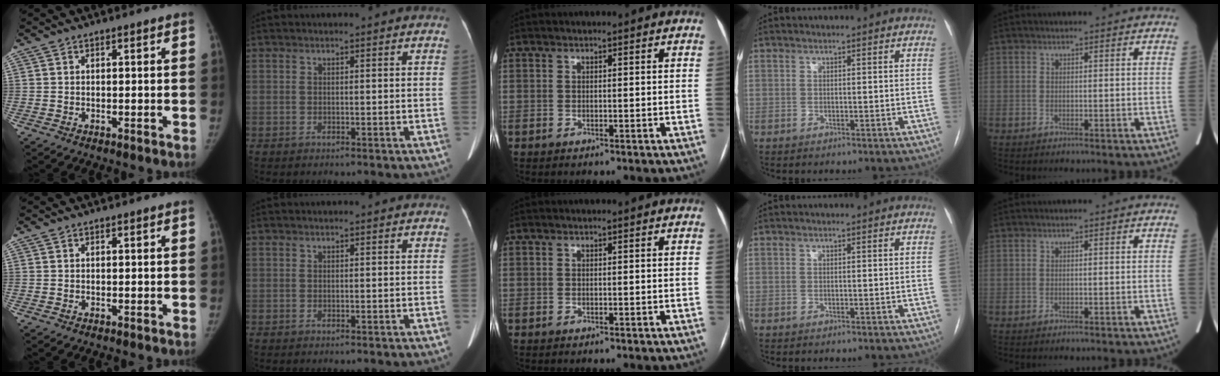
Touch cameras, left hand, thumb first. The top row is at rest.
{}